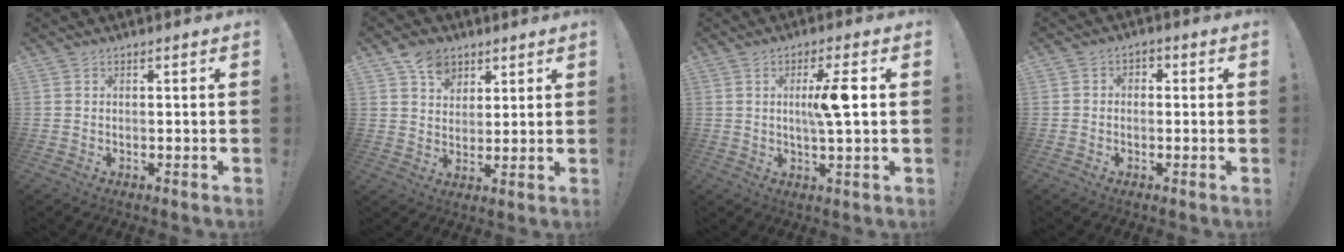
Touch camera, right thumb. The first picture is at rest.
{"total": 8.6, "force": [5.3, 6.2, 2.9], "torque": [-0.040, -0.024, 0.102]}
{"total": 8.2, "force": [1.0, 0.3, 8.1], "torque": [-0.138, -0.002, 0.008]}
{"total": 2.7, "force": [-1.5, 1.9, 1.2], "torque": [-0.017, 0.015, -0.028]}